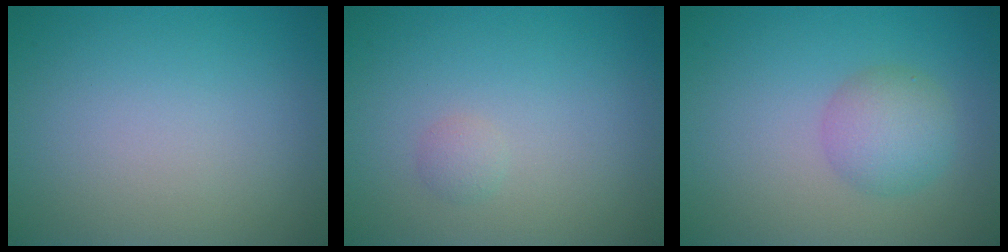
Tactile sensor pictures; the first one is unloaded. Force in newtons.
{"total": 0.7, "press": 0.7, "slide": 0.0}
{"total": 3.2, "press": 3.2, "slide": 0.1}